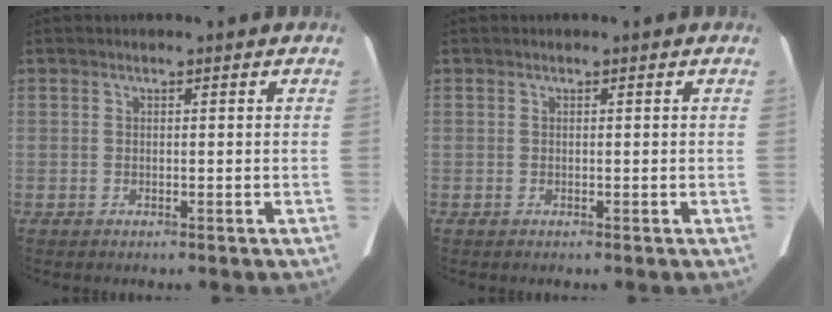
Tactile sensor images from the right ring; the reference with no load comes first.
{"total": 0.0}